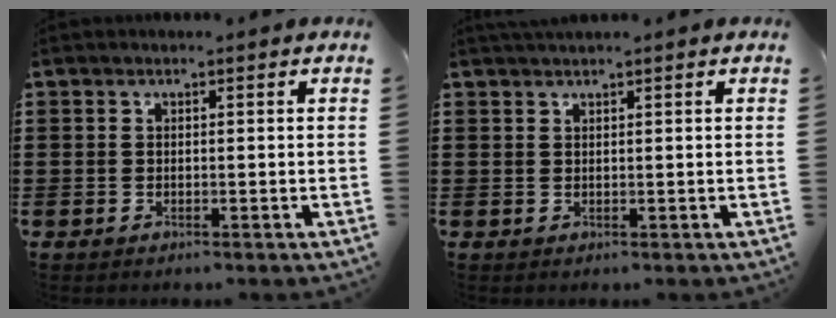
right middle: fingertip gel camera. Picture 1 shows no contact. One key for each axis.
{"total": 1.1, "fx": 1.0, "fy": 0.2, "fz": 0.4, "tx": -0.009, "ty": 0.001, "tz": 0.019}